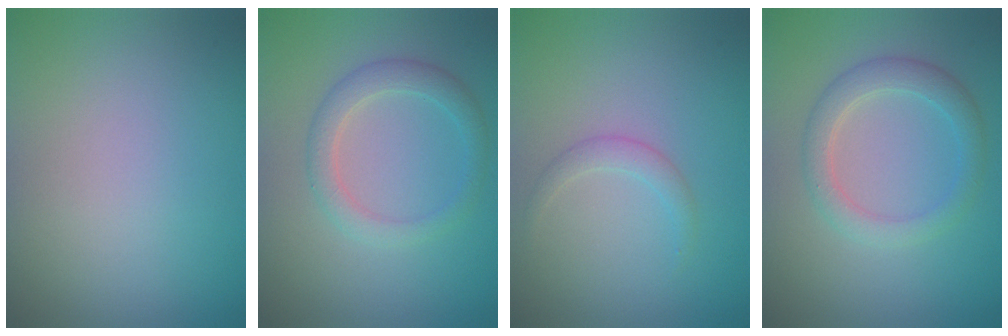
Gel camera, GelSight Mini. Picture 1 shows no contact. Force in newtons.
{"total": 2.6, "press": 2.6, "slide": 0.2}
{"total": 1.2, "press": 1.2, "slide": 0.1}
{"total": 2.9, "press": 2.9, "slide": 0.2}